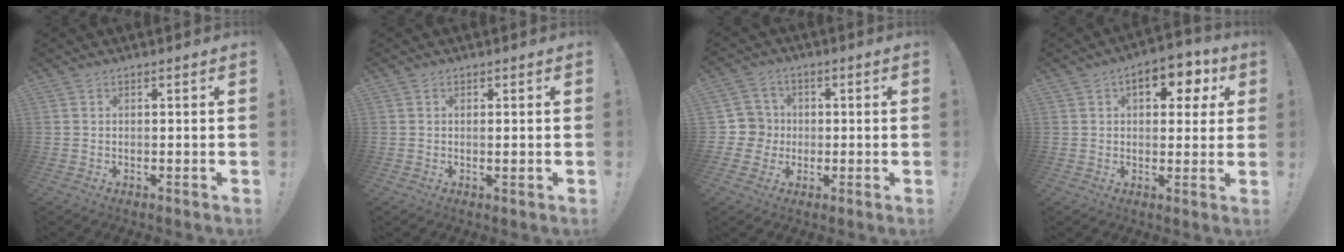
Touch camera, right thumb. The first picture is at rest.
{"total": 0.9, "force": [0.1, 0.0, 0.9], "torque": [-0.013, -0.003, 0.000]}
{"total": 7.0, "force": [-0.4, 6.9, 1.3], "torque": [-0.030, 0.007, -0.005]}
{"total": 9.2, "force": [3.5, 5.3, 6.6], "torque": [-0.075, -0.010, 0.055]}